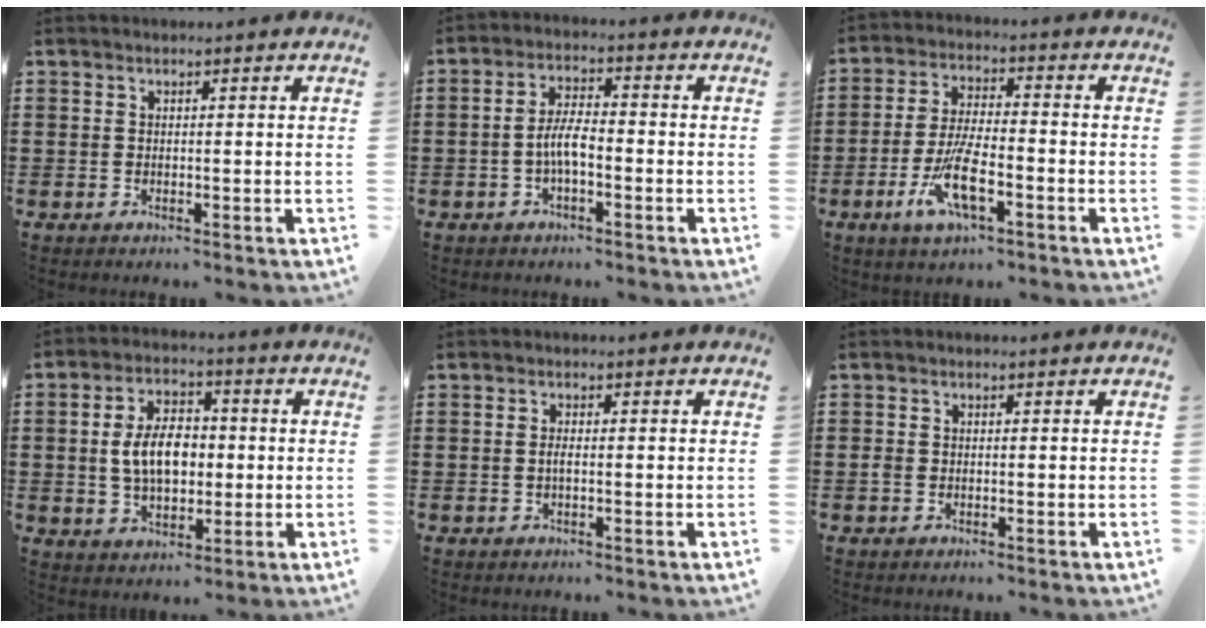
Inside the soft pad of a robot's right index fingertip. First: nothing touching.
{"total": 4.9, "force": [-1.4, 1.6, 4.4], "torque": [-0.098, 0.002, -0.031]}
{"total": 8.4, "force": [-3.6, 2.3, 7.2], "torque": [-0.162, -0.015, -0.070]}
{"total": 7.7, "force": [0.0, 4.7, 6.1], "torque": [-0.117, 0.006, -0.008]}
{"total": 1.1, "force": [-0.3, 0.2, 1.1], "torque": [-0.029, -0.004, -0.007]}
{"total": 0.9, "force": [-0.3, 0.7, 0.6], "torque": [-0.020, -0.001, -0.010]}